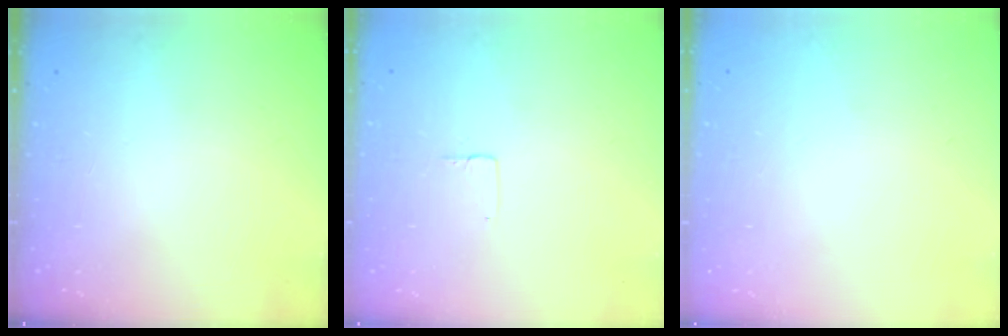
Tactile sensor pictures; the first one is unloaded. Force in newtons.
{"total": 2.5, "press": 2.5, "slide": 0.1}
{"total": 0.0}